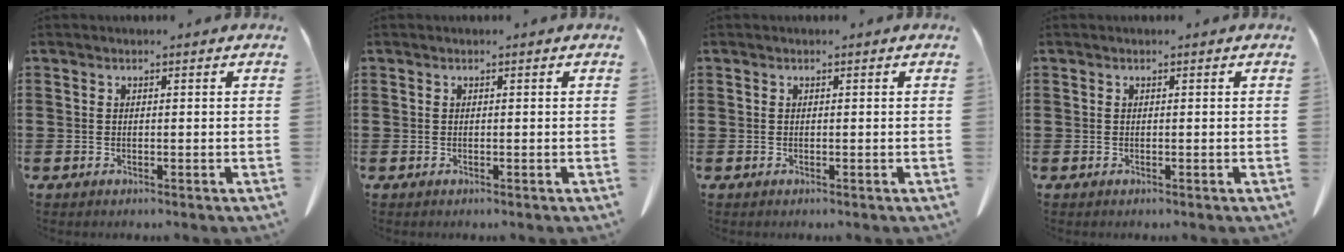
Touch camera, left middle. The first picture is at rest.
{"total": 0.0}
{"total": 0.0}
{"total": 0.0}